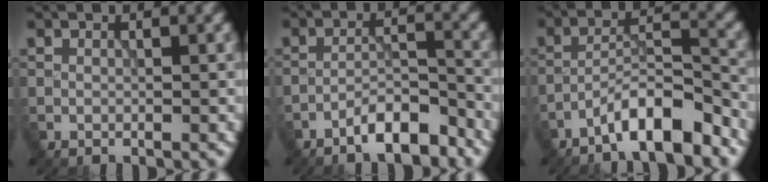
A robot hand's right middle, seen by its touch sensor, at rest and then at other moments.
{"total": 4.7, "force": [-3.7, 1.0, 2.8], "torque": [-0.044, 0.009, -0.066]}
{"total": 6.2, "force": [-4.6, 1.1, 4.0], "torque": [-0.062, 0.011, -0.081]}